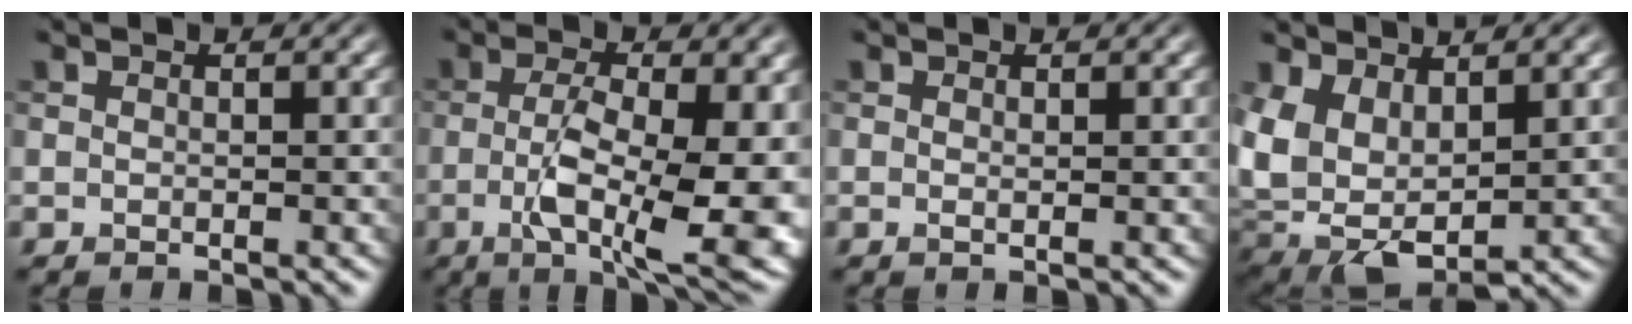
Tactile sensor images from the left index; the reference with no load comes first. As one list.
[{"total": 11.5, "force": [-2.5, 4.1, 10.4], "torque": [-0.173, -0.017, -0.038]}, {"total": 0.5, "force": [0.0, 0.0, 0.5], "torque": [-0.010, -0.002, 0.000]}, {"total": 7.5, "force": [1.8, 4.5, 5.8], "torque": [-0.132, -0.011, 0.040]}]